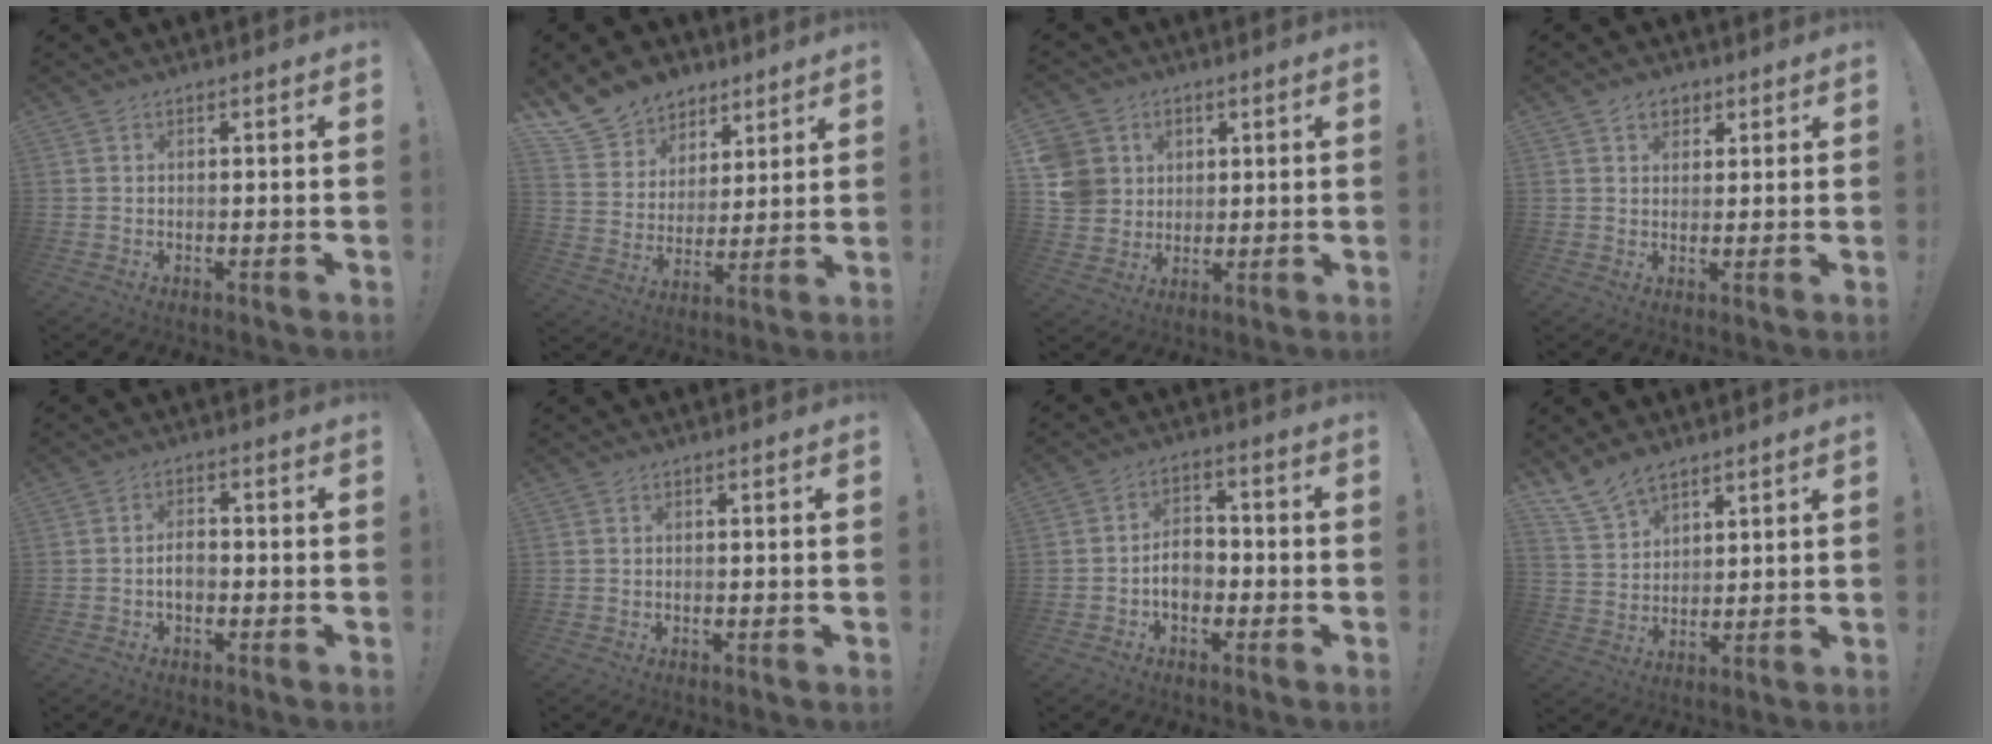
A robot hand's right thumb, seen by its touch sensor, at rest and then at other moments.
{"total": 11.8, "force": [8.2, 8.3, 2.1], "torque": [-0.041, -0.064, 0.160]}
{"total": 9.6, "force": [2.5, 8.9, 2.5], "torque": [-0.047, -0.011, 0.055]}
{"total": 5.0, "force": [2.7, 3.9, 1.8], "torque": [-0.020, -0.006, 0.048]}
{"total": 3.8, "force": [-1.1, 2.3, 2.8], "torque": [-0.051, 0.003, -0.023]}
{"total": 0.0}
{"total": 7.5, "force": [-2.1, 5.2, 4.9], "torque": [-0.084, 0.011, -0.037]}
{"total": 9.1, "force": [7.3, 4.6, 2.7], "torque": [-0.060, -0.045, 0.148]}